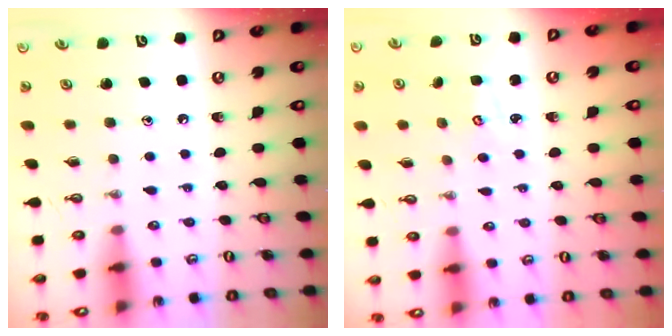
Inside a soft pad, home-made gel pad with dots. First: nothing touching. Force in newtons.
{"total": 2.6, "press": 2.6, "slide": 0.3}